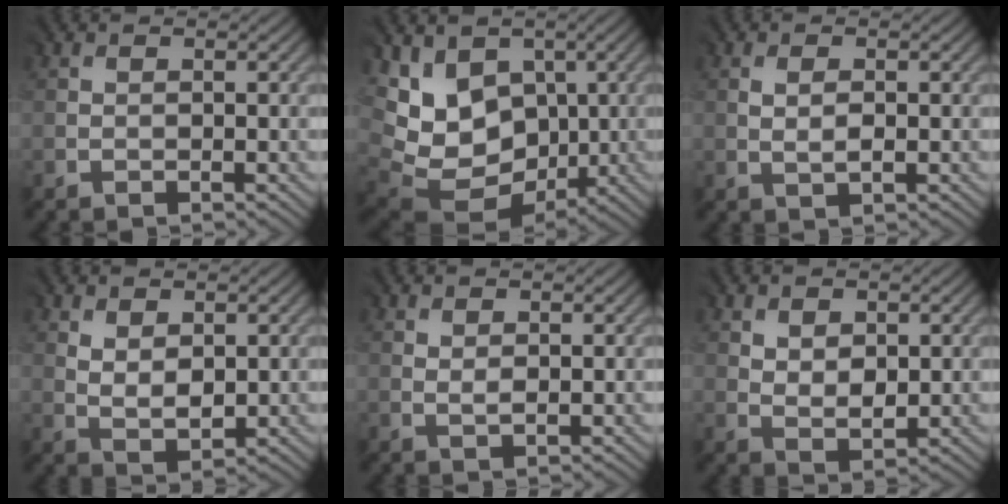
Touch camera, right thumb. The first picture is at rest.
{"total": 11.9, "force": [1.8, 9.5, 6.9], "torque": [-0.163, -0.015, 0.049]}
{"total": 1.3, "force": [0.2, 0.6, 1.2], "torque": [-0.024, -0.002, 0.006]}
{"total": 3.5, "force": [1.4, 2.1, 2.5], "torque": [-0.052, -0.006, 0.033]}
{"total": 1.1, "force": [0.6, 0.5, 0.7], "torque": [-0.013, -0.003, 0.012]}
{"total": 3.6, "force": [1.5, 2.4, 2.3], "torque": [-0.039, -0.005, 0.029]}